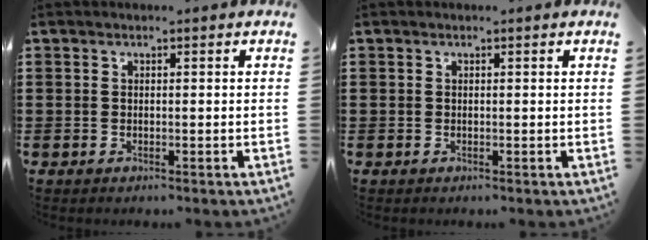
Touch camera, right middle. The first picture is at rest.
{"total": 0.0}